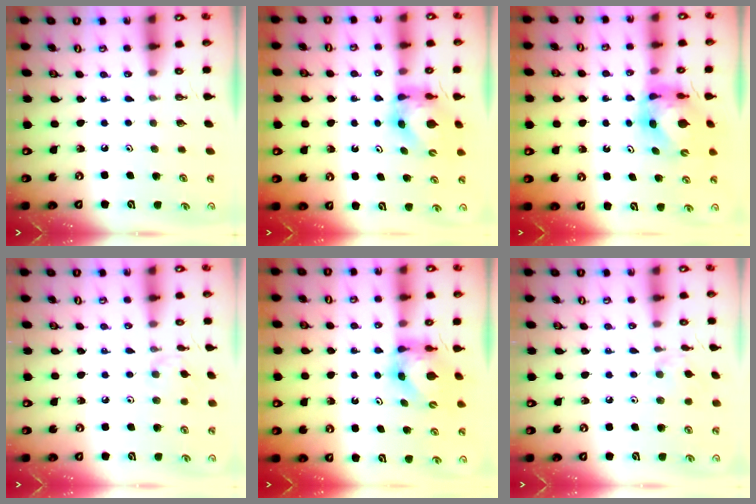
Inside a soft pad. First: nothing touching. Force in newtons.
{"total": 5.6, "press": 5.6, "slide": 0.7}
{"total": 7.0, "press": 7.0, "slide": 0.9}
{"total": 1.3, "press": 1.2, "slide": 0.4}
{"total": 6.0, "press": 6.0, "slide": 0.6}
{"total": 3.0, "press": 3.0, "slide": 0.6}